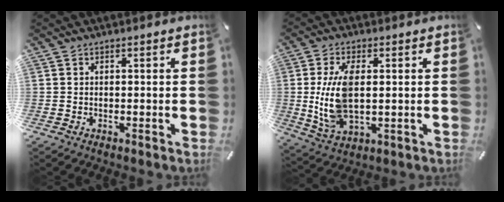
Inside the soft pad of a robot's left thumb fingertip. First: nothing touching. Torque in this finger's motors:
{"motor_torque": [1.23, 2.74, 0.33, -0.19, 0.21]}